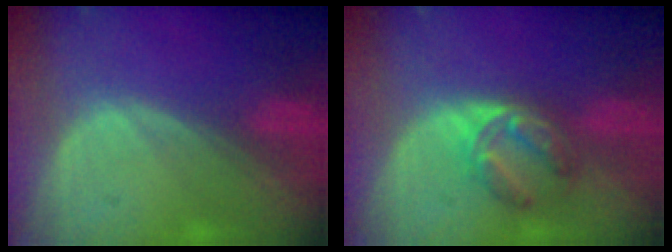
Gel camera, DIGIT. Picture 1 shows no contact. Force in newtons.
{"total": 5.6, "press": 5.4, "slide": 1.7}